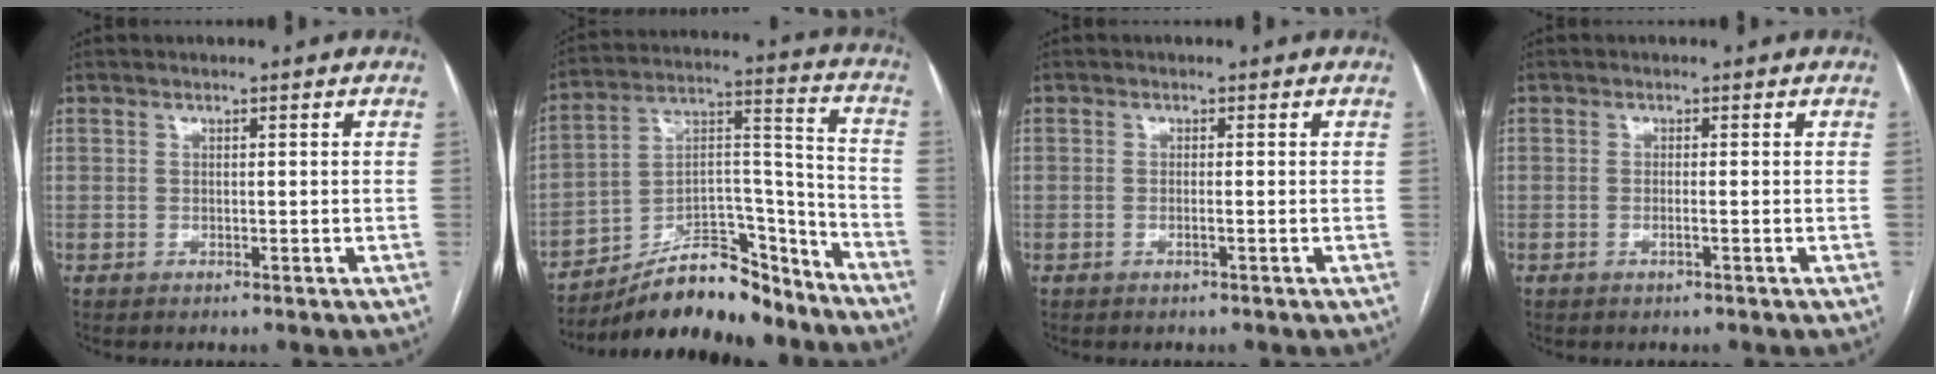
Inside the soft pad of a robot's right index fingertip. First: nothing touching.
{"total": 18.1, "force": [-15.4, 5.7, 7.6], "torque": [-0.125, 0.043, -0.255]}
{"total": 0.6, "force": [-0.3, -0.1, 0.6], "torque": [-0.011, 0.000, -0.004]}
{"total": 0.9, "force": [-0.3, -0.1, 0.8], "torque": [-0.016, -0.001, -0.006]}